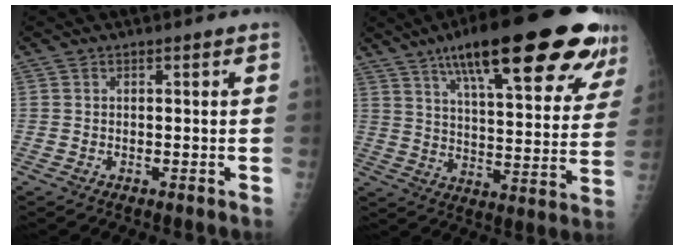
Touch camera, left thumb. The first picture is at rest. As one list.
[{"total": 28.1, "force": [16.9, 6.9, 21.4], "torque": [-0.287, -0.030, 0.246]}]